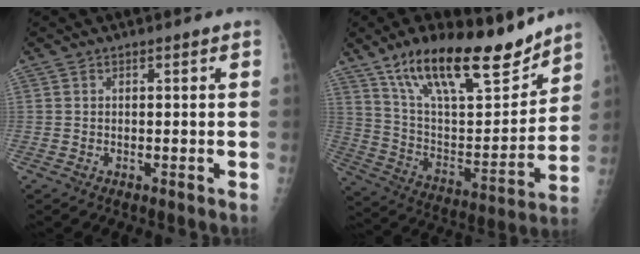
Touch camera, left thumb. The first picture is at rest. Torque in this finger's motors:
{"motor_torque": [0.38, 0.28, 1.43, -1.34, 0.35]}